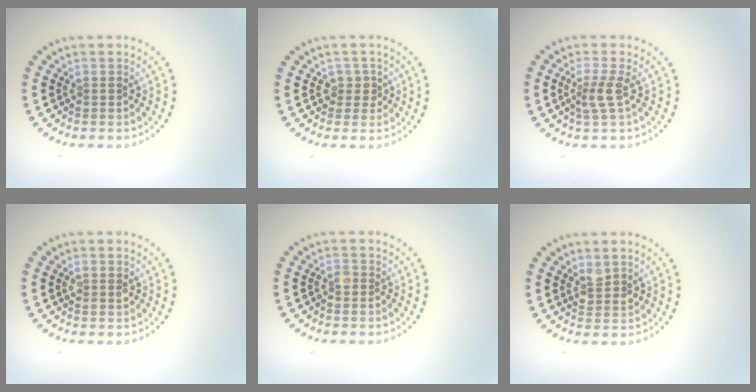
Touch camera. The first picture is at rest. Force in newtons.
{"total": 1.7, "press": 1.4, "slide": 1.0}
{"total": 2.1, "press": 1.6, "slide": 1.4}
{"total": 1.2, "press": 1.1, "slide": 0.3}
{"total": 0.8, "press": 0.7, "slide": 0.3}
{"total": 1.7, "press": 1.4, "slide": 0.9}